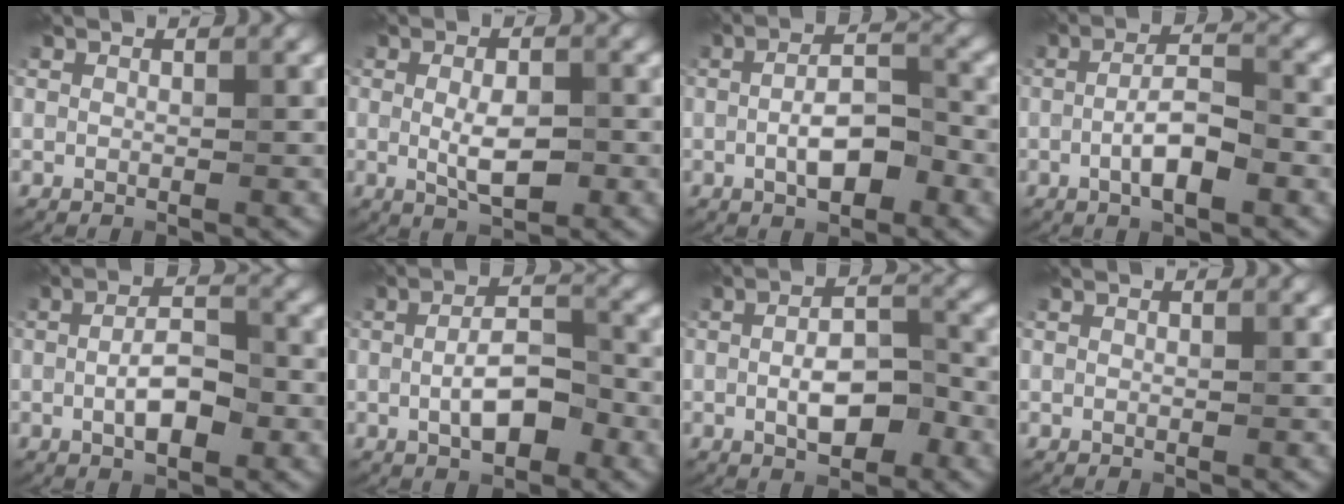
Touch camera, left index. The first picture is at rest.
{"total": 3.8, "force": [-0.3, 1.6, 3.4], "torque": [-0.064, -0.005, -0.004]}
{"total": 4.7, "force": [-1.2, 2.0, 4.1], "torque": [-0.076, 0.003, -0.025]}
{"total": 4.4, "force": [-1.2, 1.4, 3.9], "torque": [-0.073, 0.005, -0.026]}
{"total": 4.2, "force": [-0.8, 1.8, 3.7], "torque": [-0.071, 0.000, -0.016]}
{"total": 4.8, "force": [-1.0, 2.2, 4.1], "torque": [-0.079, 0.003, -0.020]}
{"total": 5.0, "force": [-1.1, 2.3, 4.3], "torque": [-0.080, 0.002, -0.018]}
{"total": 0.0}